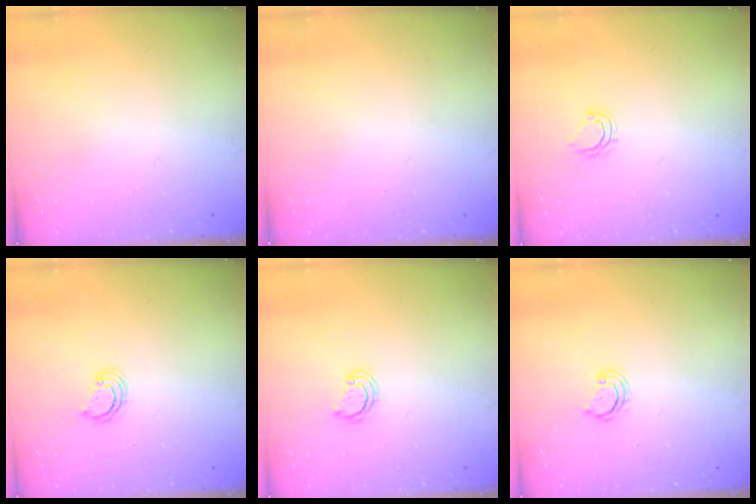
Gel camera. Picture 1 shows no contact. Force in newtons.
{"total": 0.0}
{"total": 4.8, "press": 4.7, "slide": 0.7}
{"total": 2.7, "press": 2.7, "slide": 0.2}
{"total": 2.6, "press": 2.6, "slide": 0.3}
{"total": 2.9, "press": 2.9, "slide": 0.2}